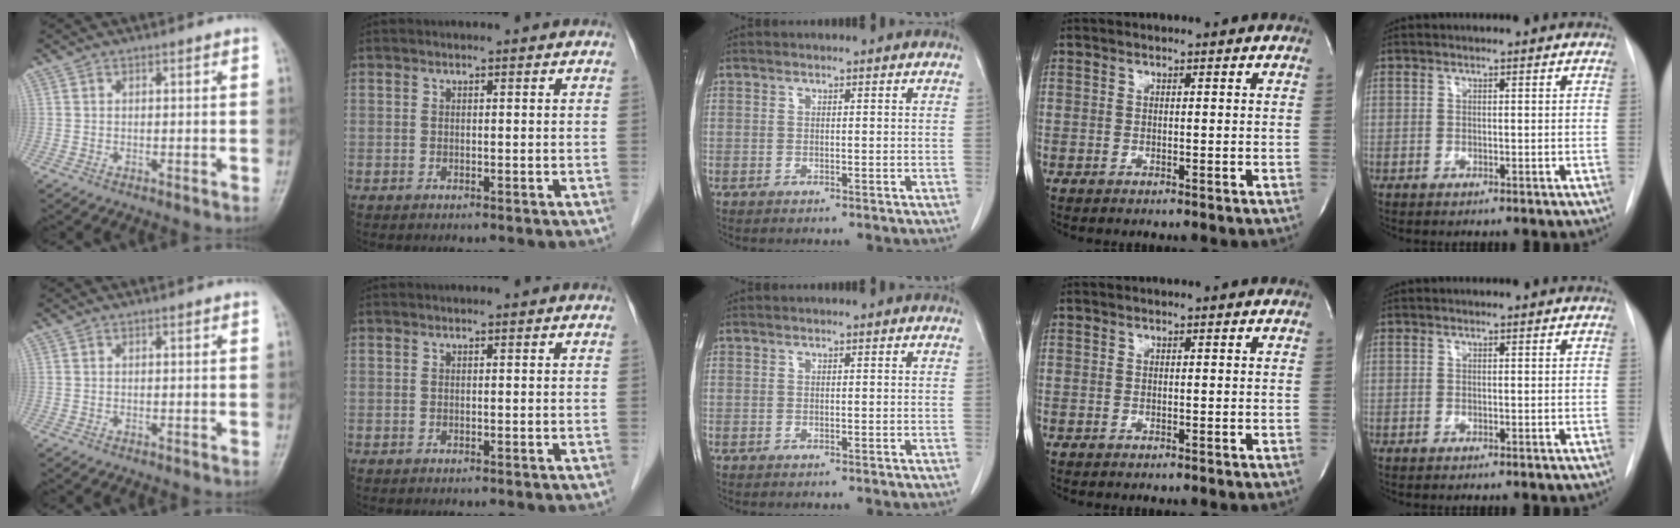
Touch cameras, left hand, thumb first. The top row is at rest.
{}